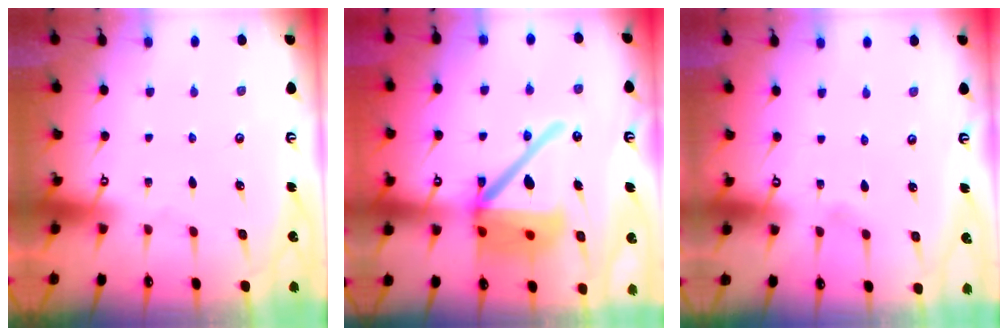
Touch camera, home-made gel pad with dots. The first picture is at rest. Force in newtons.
{"total": 21.3, "press": 21.1, "slide": 3.1}
{"total": 2.0, "press": 2.0, "slide": 0.3}